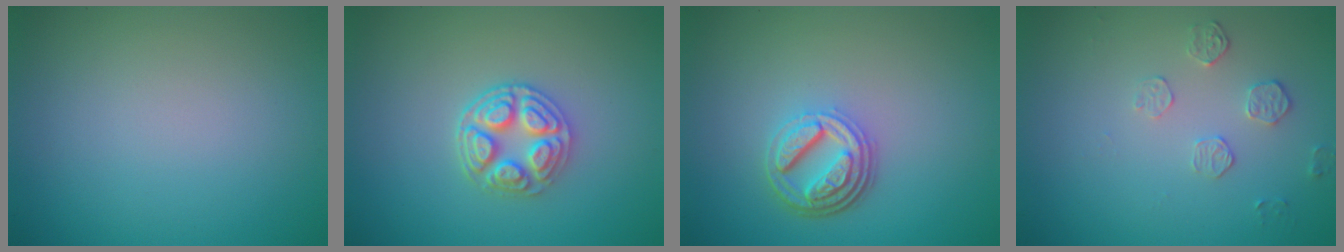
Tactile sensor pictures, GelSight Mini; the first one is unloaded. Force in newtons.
{"total": 3.7, "press": 3.3, "slide": 1.8}
{"total": 4.4, "press": 3.4, "slide": 2.9}
{"total": 1.7, "press": 1.0, "slide": 1.4}